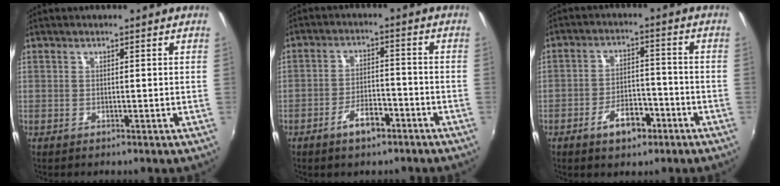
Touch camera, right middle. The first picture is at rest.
{"total": 5.8, "force": [-3.9, 2.5, 3.5], "torque": [-0.071, 0.005, -0.058]}
{"total": 7.1, "force": [-4.2, 3.6, 4.5], "torque": [-0.088, 0.009, -0.059]}